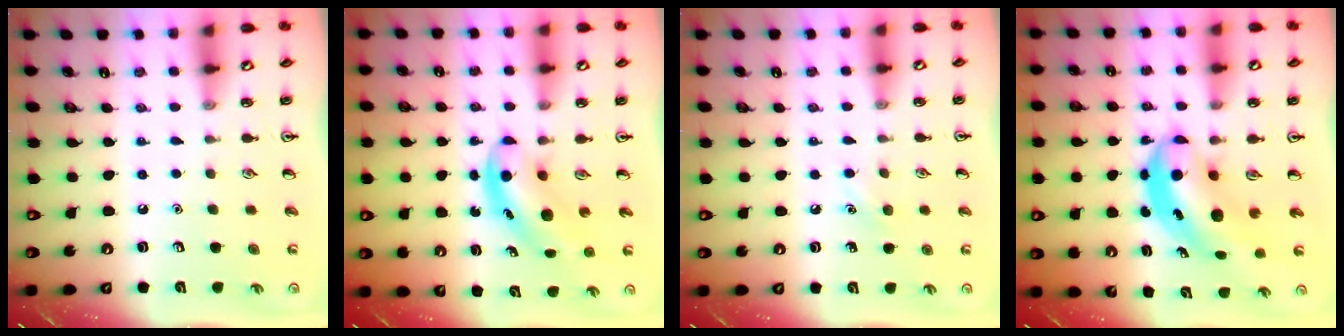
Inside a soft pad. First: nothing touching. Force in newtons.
{"total": 5.5, "press": 5.5, "slide": 0.7}
{"total": 6.5, "press": 6.2, "slide": 1.9}
{"total": 6.6, "press": 6.5, "slide": 1.5}